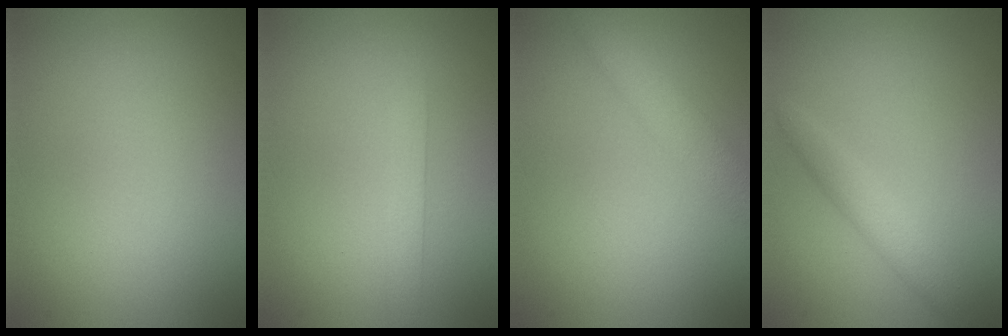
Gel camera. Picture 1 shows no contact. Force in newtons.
{"total": 1.6, "press": 1.6, "slide": 0.1}
{"total": 2.9, "press": 2.9, "slide": 0.1}
{"total": 2.2, "press": 2.2, "slide": 0.1}